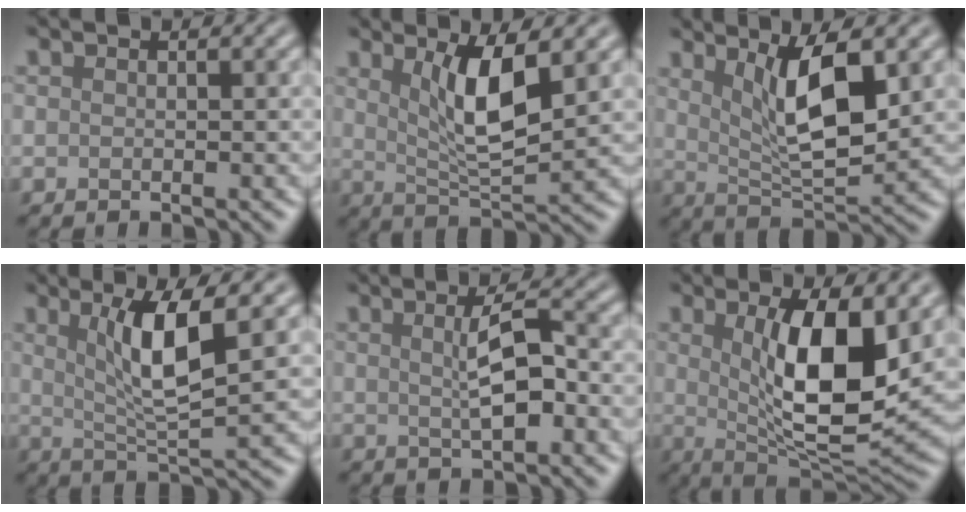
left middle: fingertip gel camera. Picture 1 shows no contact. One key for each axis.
{"total": 5.4, "fx": 1.9, "fy": 1.4, "fz": 4.9, "tx": -0.092, "ty": -0.009, "tz": 0.038}
{"total": 6.9, "fx": 2.4, "fy": 2.0, "fz": 6.1, "tx": -0.106, "ty": -0.008, "tz": 0.048}
{"total": 5.9, "fx": 1.9, "fy": 1.1, "fz": 5.5, "tx": -0.101, "ty": -0.005, "tz": 0.038}
{"total": 3.6, "fx": 0.4, "fy": 0.8, "fz": 3.5, "tx": -0.065, "ty": 0.008, "tz": 0.005}
{"total": 9.6, "fx": 1.8, "fy": 3.1, "fz": 9.0, "tx": -0.146, "ty": -0.017, "tz": 0.036}